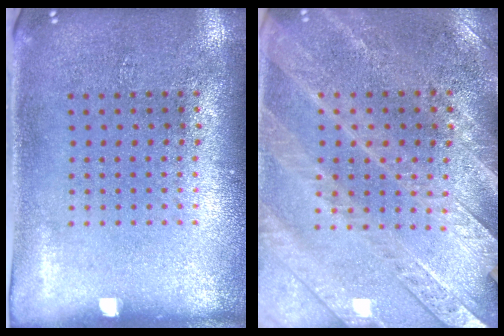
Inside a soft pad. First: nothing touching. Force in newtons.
{"total": 2.8, "press": 2.6, "slide": 0.9}